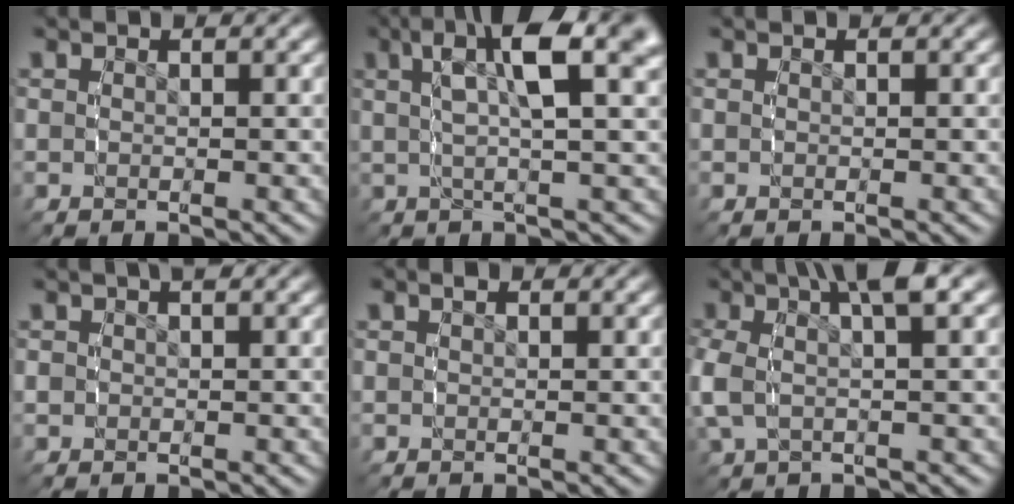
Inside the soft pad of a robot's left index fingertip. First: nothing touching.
{"total": 9.3, "force": [4.2, 2.6, 7.9], "torque": [-0.103, 0.030, 0.055]}
{"total": 0.0}
{"total": 0.7, "force": [0.1, 0.6, 0.5], "torque": [-0.011, 0.002, 0.003]}
{"total": 0.5, "force": [0.2, 0.3, 0.3], "torque": [-0.008, 0.000, 0.003]}
{"total": 5.4, "force": [1.5, 2.2, 4.6], "torque": [-0.102, 0.006, 0.024]}